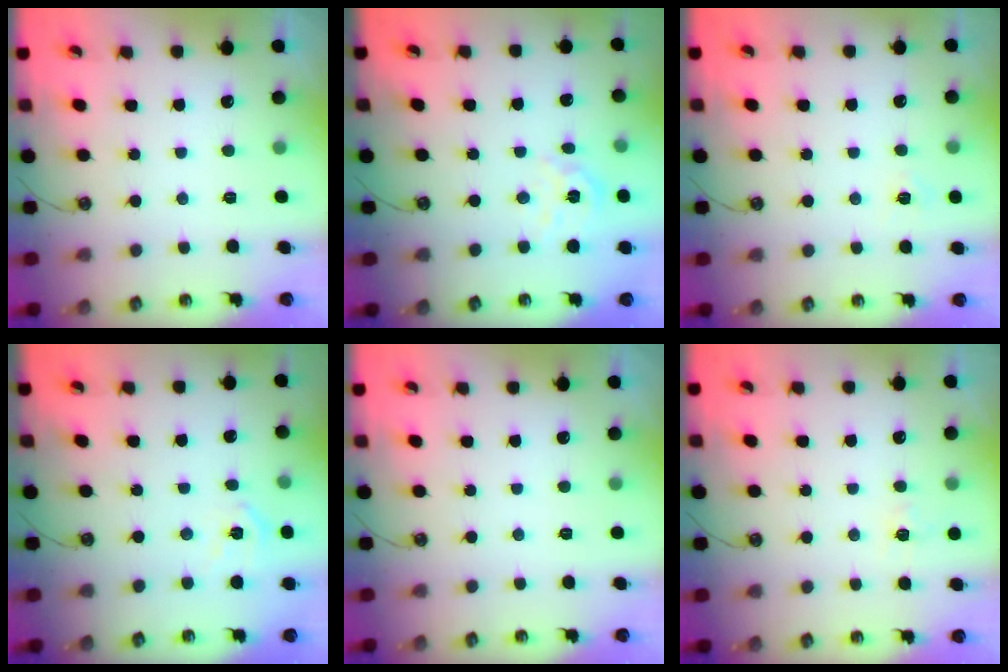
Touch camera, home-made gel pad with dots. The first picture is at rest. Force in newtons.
{"total": 6.3, "press": 6.3, "slide": 0.4}
{"total": 5.1, "press": 5.1, "slide": 0.4}
{"total": 6.5, "press": 6.4, "slide": 0.7}
{"total": 0.0}
{"total": 4.9, "press": 4.8, "slide": 0.7}